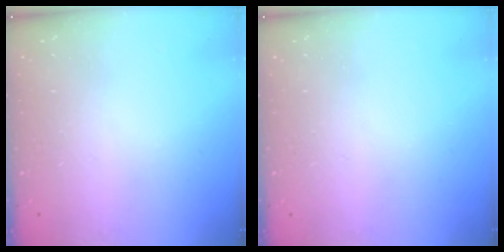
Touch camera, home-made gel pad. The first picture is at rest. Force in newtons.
{"total": 0.0}